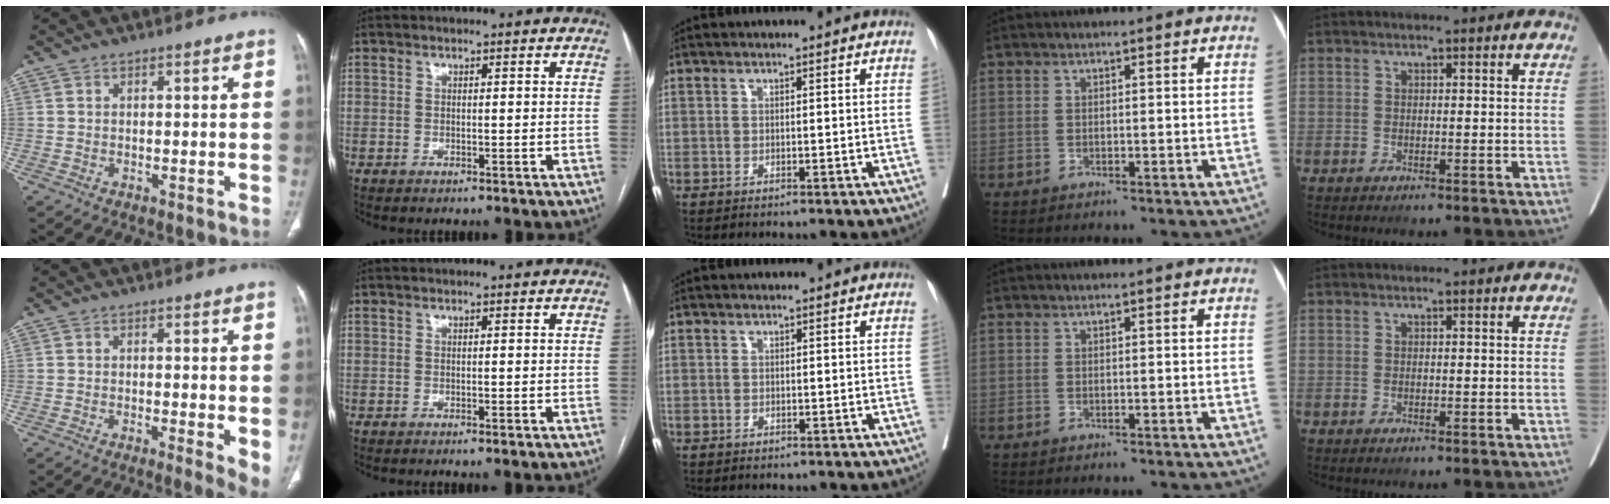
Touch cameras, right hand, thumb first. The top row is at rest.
{"thumb": {"total": 4.3, "force": [0.1, 1.2, 4.2], "torque": [-0.059, -0.013, -0.002]}, "index": {"total": 0.7, "force": [-0.4, -0.1, 0.5], "torque": [-0.012, -0.001, -0.004]}}